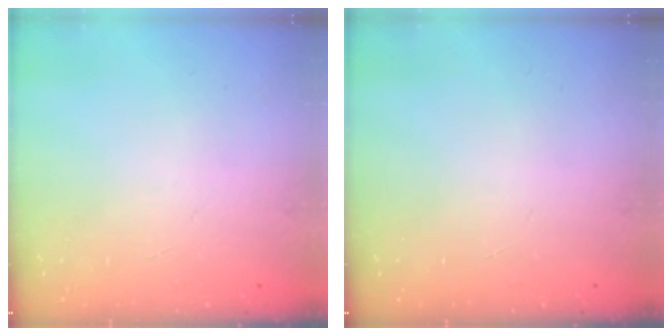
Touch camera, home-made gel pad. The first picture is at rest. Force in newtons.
{"total": 0.0}